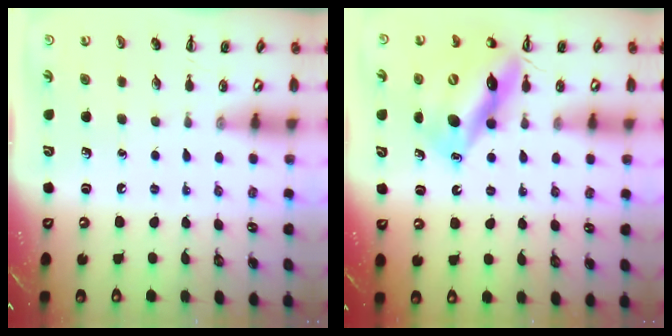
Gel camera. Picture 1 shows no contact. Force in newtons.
{"total": 13.3, "press": 12.7, "slide": 4.0}